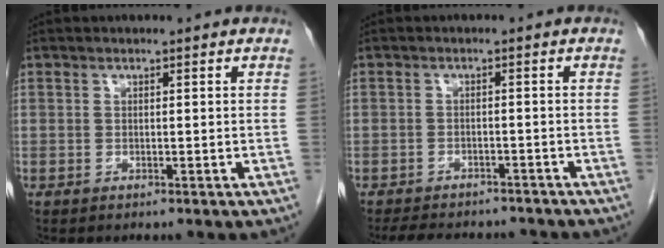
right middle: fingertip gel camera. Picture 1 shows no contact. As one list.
[{"total": 10.5, "force": [-9.4, 3.4, 3.4], "torque": [-0.066, 0.001, -0.119]}]